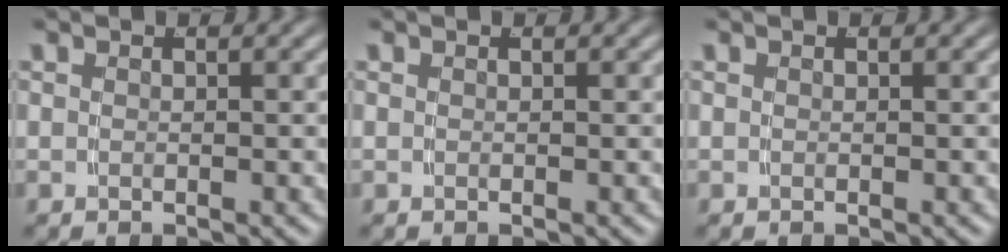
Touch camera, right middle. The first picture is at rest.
{"total": 0.0}
{"total": 0.0}